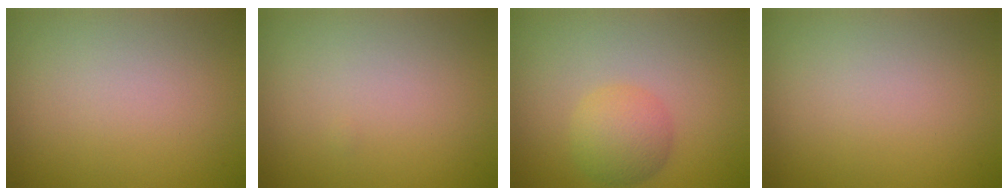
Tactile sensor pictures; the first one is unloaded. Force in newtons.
{"total": 0.0}
{"total": 2.6, "press": 2.6, "slide": 0.2}
{"total": 0.0}